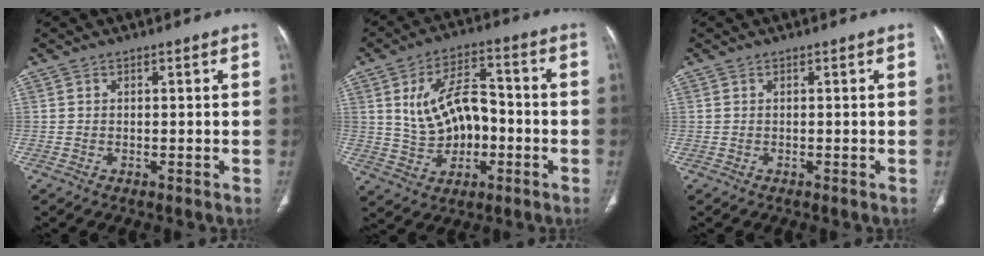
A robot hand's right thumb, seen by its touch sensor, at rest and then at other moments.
{"total": 12.7, "force": [-0.5, 8.2, 9.7], "torque": [-0.138, 0.032, -0.003]}
{"total": 0.0}